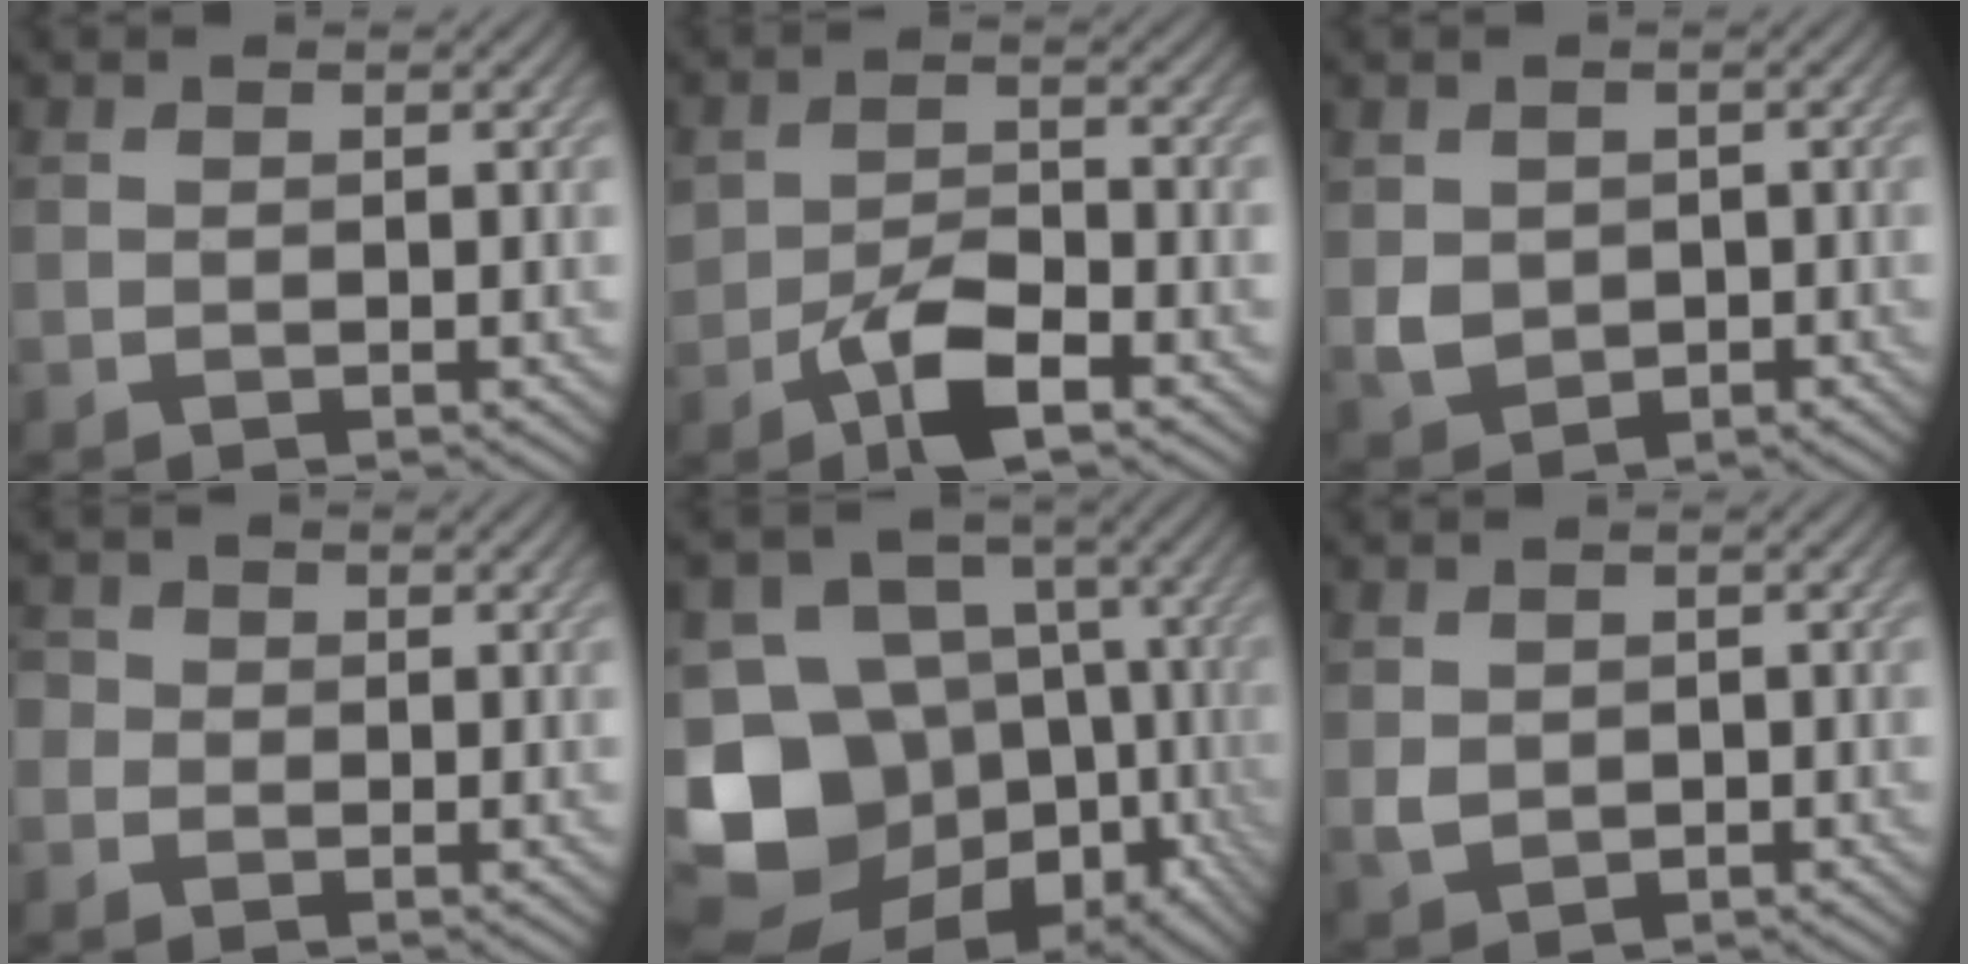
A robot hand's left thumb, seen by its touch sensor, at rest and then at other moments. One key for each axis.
{"total": 5.9, "fx": -2.9, "fy": 3.0, "fz": 4.2, "tx": -0.083, "ty": -0.005, "tz": -0.056}
{"total": 3.0, "fx": 0.2, "fy": 2.8, "fz": 1.3, "tx": -0.034, "ty": -0.010, "tz": 0.007}
{"total": 2.7, "fx": -0.1, "fy": 2.7, "fz": 0.6, "tx": -0.012, "ty": 0.010, "tz": -0.024}
{"total": 19.4, "fx": -7.2, "fy": 15.4, "fz": 9.3, "tx": -0.218, "ty": -0.012, "tz": -0.104}
{"total": 1.9, "fx": 0.4, "fy": 1.6, "fz": 1.0, "tx": -0.027, "ty": -0.006, "tz": 0.012}